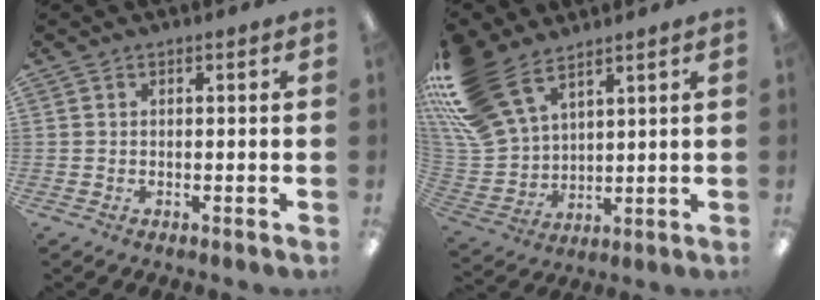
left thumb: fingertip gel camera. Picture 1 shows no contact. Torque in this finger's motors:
{"motor_torque": [0.82, 0.02, 1.72, -1.05, 0.35]}